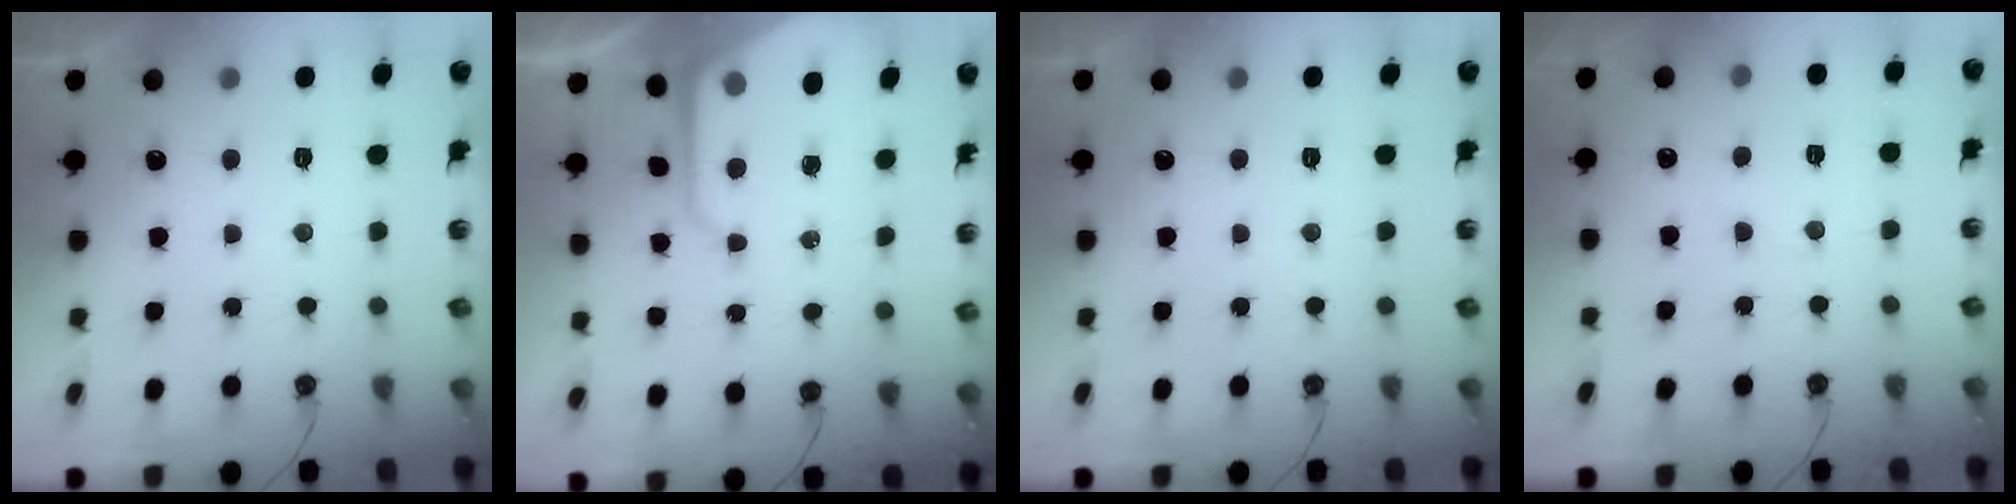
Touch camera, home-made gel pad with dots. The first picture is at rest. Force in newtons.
{"total": 10.6, "press": 10.5, "slide": 1.0}
{"total": 0.0}
{"total": 4.6, "press": 4.5, "slide": 0.7}